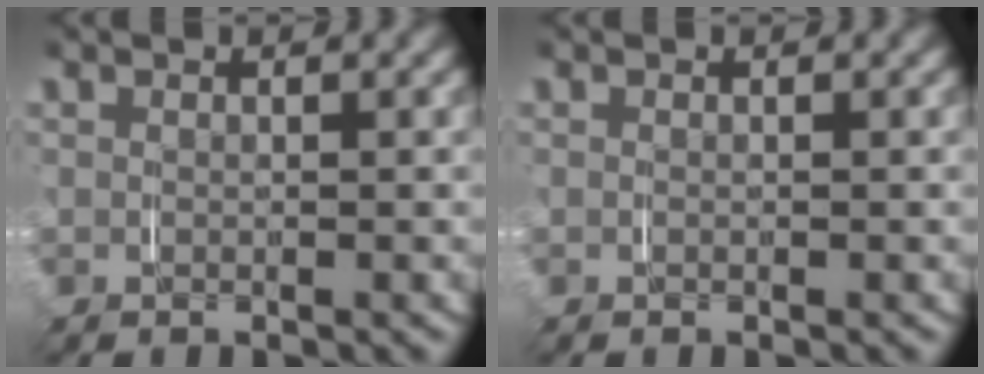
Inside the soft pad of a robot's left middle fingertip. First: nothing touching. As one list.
[{"total": 0.0}]